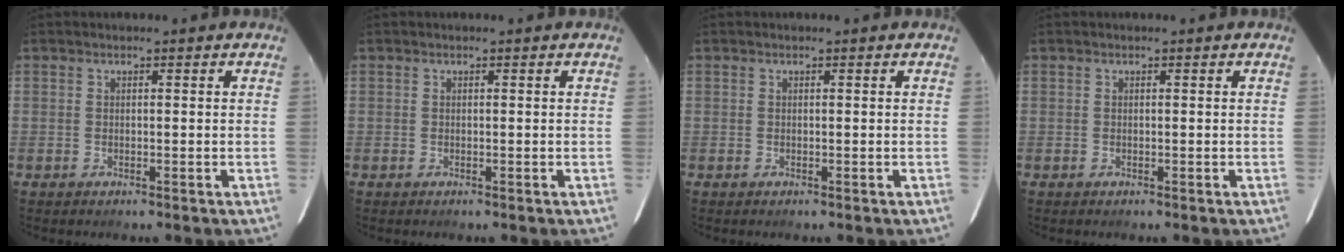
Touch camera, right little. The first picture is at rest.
{"total": 0.0}
{"total": 0.0}
{"total": 0.0}